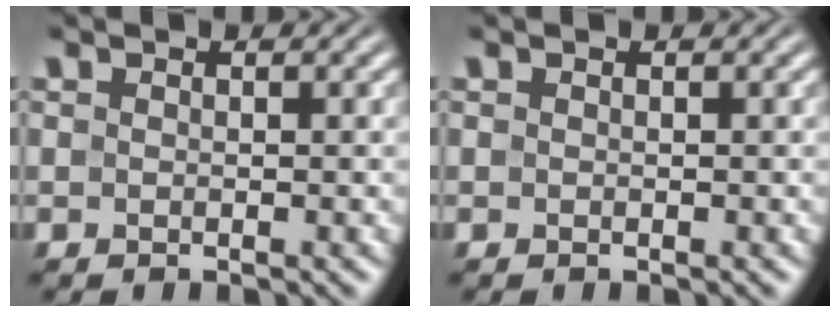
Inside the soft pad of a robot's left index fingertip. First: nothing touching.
{"total": 0.0}